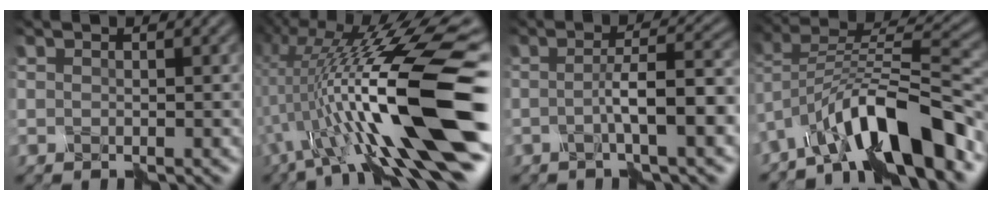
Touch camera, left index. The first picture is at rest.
{"total": 16.3, "force": [-1.7, 4.0, 15.7], "torque": [-0.288, 0.011, -0.026]}
{"total": 5.8, "force": [-1.2, 1.2, 5.6], "torque": [-0.083, 0.005, -0.022]}
{"total": 10.7, "force": [-7.1, 2.9, 7.4], "torque": [-0.110, 0.015, -0.130]}